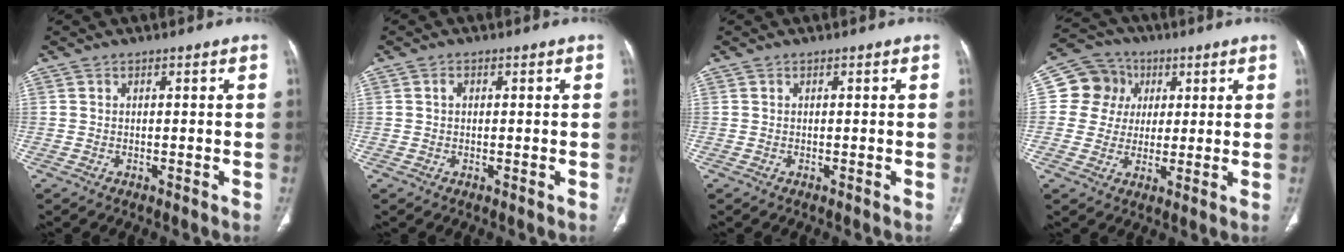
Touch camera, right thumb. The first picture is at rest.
{"total": 0.6, "force": [0.0, 0.3, 0.5], "torque": [-0.011, 0.002, -0.002]}
{"total": 0.0}
{"total": 9.6, "force": [2.3, 9.0, 2.3], "torque": [-0.007, 0.005, 0.032]}